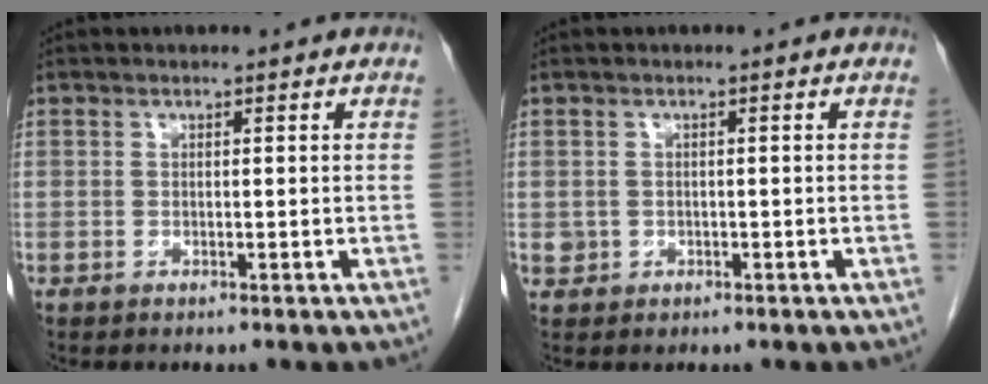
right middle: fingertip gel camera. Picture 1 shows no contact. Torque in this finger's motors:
{"motor_torque": [0.21, -0.05, 0.00, 0.00]}